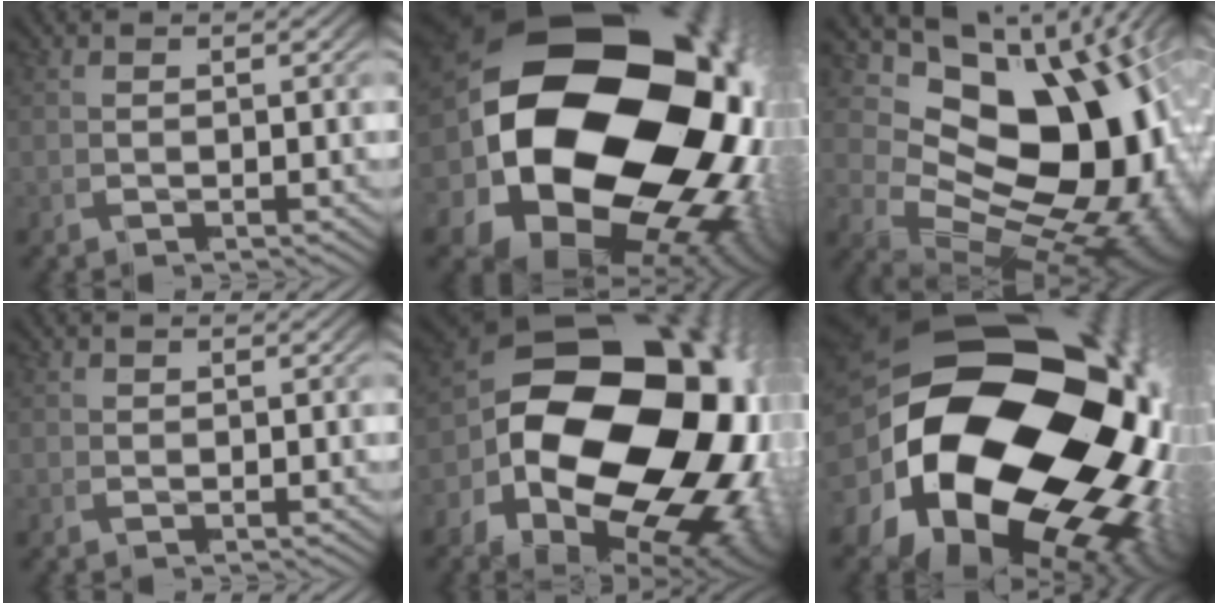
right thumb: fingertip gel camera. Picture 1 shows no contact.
{"total": 38.6, "force": [-0.6, 27.0, 27.7], "torque": [-0.458, -0.095, 0.020]}
{"total": 18.6, "force": [-0.3, 12.3, 14.0], "torque": [-0.228, -0.063, 0.028]}
{"total": 0.0}
{"total": 29.8, "force": [0.1, 20.5, 21.7], "torque": [-0.326, -0.074, 0.024]}
{"total": 37.8, "force": [-0.7, 26.6, 26.9], "torque": [-0.427, -0.075, 0.009]}